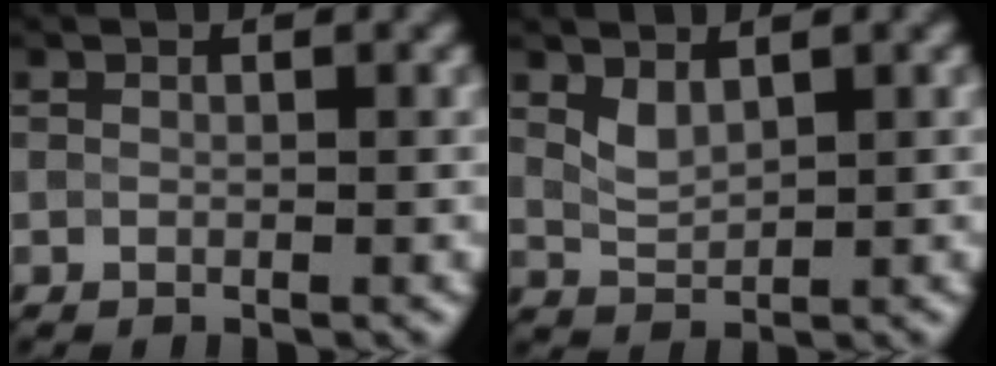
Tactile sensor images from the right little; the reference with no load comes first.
{"total": 1.8, "force": [1.2, 0.8, 1.0], "torque": [-0.025, -0.002, 0.032]}